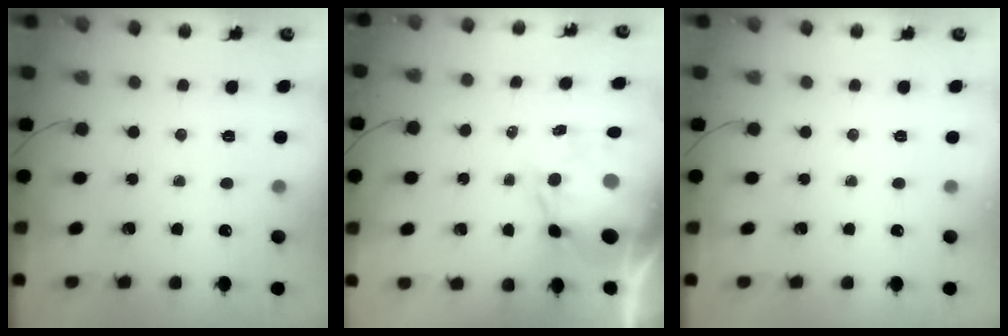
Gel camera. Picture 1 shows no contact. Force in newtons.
{"total": 10.6, "press": 10.1, "slide": 3.0}
{"total": 0.0}